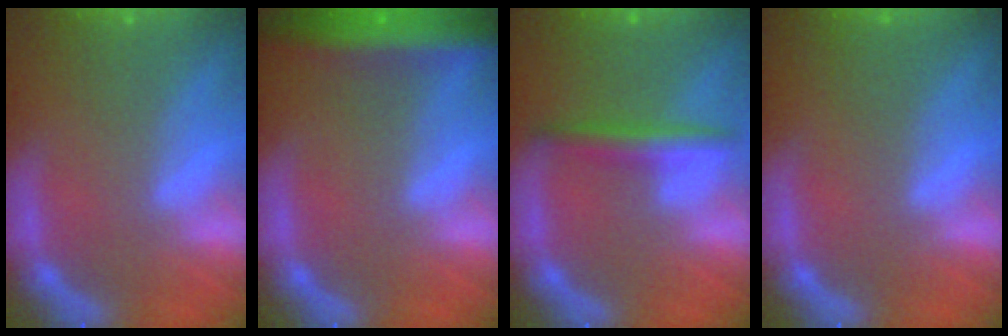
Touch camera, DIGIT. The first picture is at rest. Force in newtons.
{"total": 6.4}
{"total": 3.0}
{"total": 0.0}